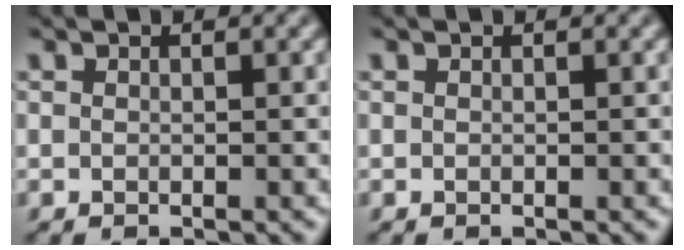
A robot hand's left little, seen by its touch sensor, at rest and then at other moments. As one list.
[{"total": 0.0}]